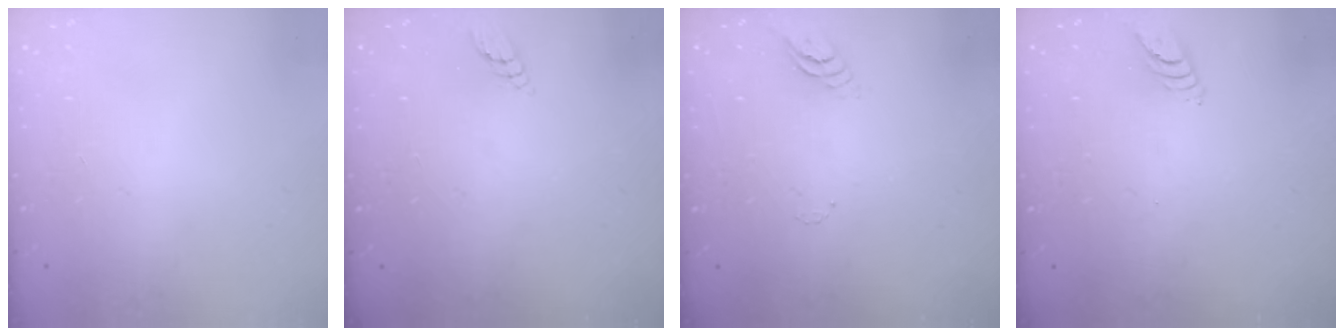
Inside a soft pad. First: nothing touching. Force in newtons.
{"total": 2.9, "press": 2.9, "slide": 0.3}
{"total": 3.9, "press": 3.9, "slide": 0.3}
{"total": 4.8, "press": 4.8, "slide": 0.4}